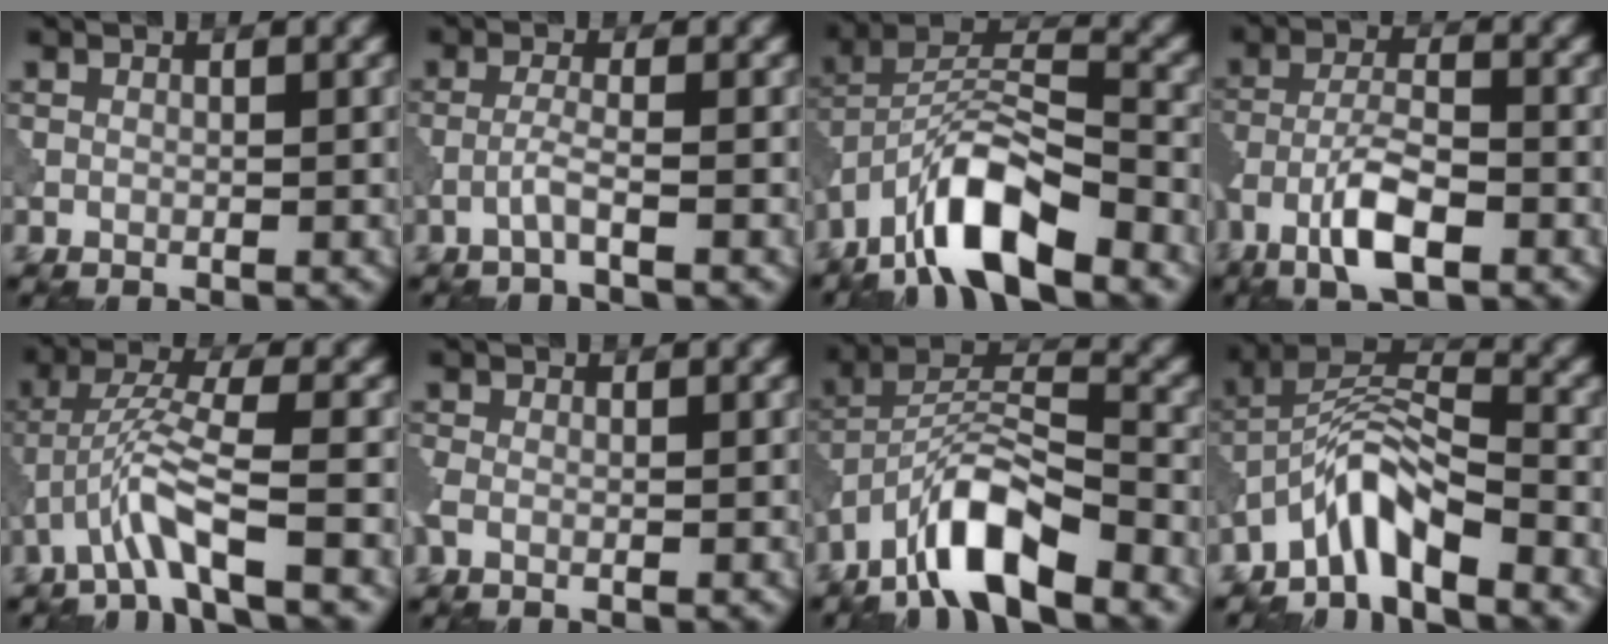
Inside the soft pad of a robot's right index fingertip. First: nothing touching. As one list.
[{"total": 1.9, "force": [-1.0, 0.1, 1.6], "torque": [-0.031, 0.007, -0.032]}, {"total": 9.5, "force": [-6.2, 2.9, 6.6], "torque": [-0.117, 0.011, -0.125]}, {"total": 5.3, "force": [-3.1, 1.7, 4.0], "torque": [-0.079, 0.006, -0.064]}, {"total": 4.8, "force": [-2.8, 0.4, 3.8], "torque": [-0.080, 0.012, -0.060]}, {"total": 1.7, "force": [-0.9, 0.8, 1.2], "torque": [-0.035, -0.005, -0.027]}, {"total": 8.5, "force": [-5.8, 2.3, 5.7], "torque": [-0.101, 0.011, -0.114]}, {"total": 5.4, "force": [-4.0, 1.3, 3.4], "torque": [-0.061, 0.013, -0.086]}]